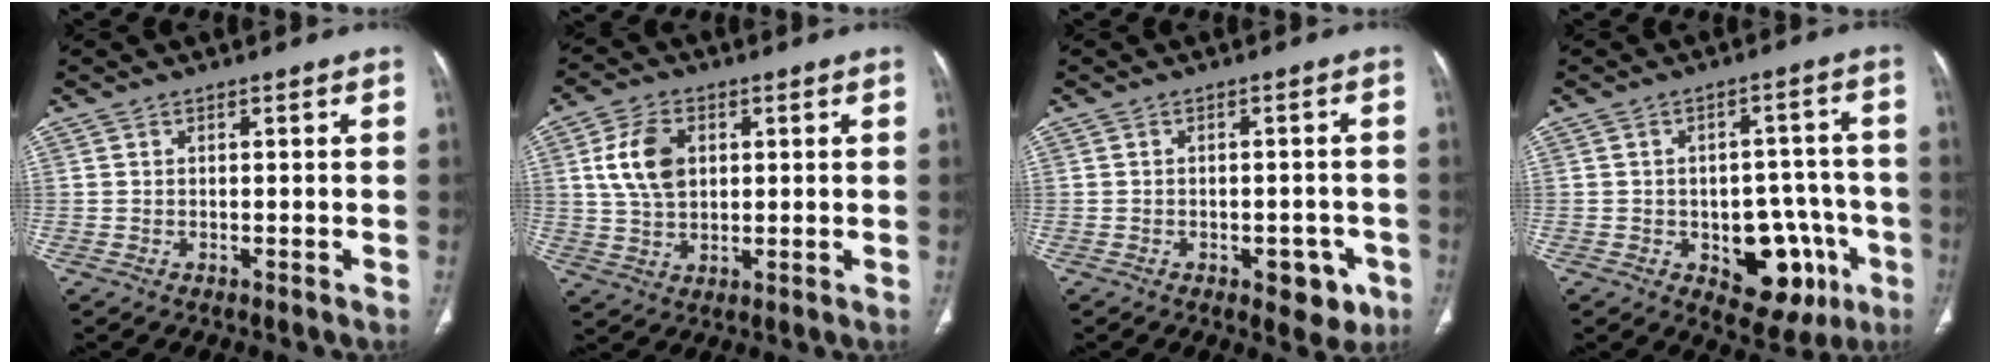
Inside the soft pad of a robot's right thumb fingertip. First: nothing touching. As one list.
[{"total": 8.9, "force": [2.1, 5.9, 6.4], "torque": [-0.114, -0.001, 0.043]}, {"total": 6.0, "force": [-2.8, 3.4, 4.1], "torque": [-0.025, 0.012, -0.028]}, {"total": 13.7, "force": [-4.9, 8.3, 9.7], "torque": [-0.076, 0.034, -0.052]}]